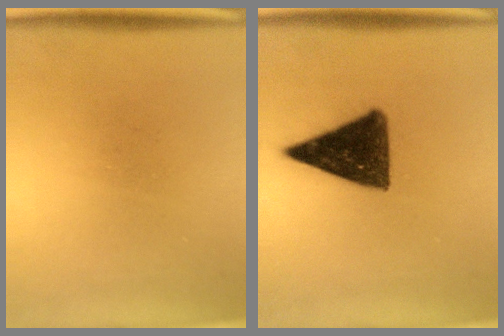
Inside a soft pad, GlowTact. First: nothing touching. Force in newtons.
{"total": 12.9}